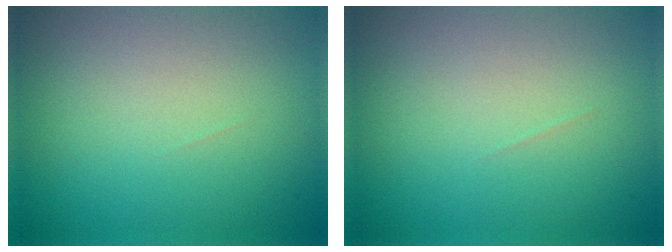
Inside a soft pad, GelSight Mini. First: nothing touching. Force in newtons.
{"total": 0.0}